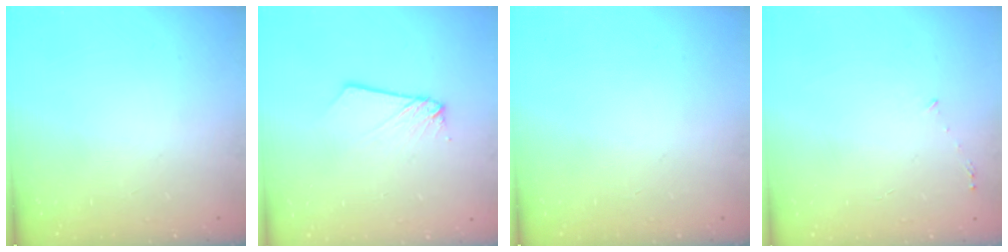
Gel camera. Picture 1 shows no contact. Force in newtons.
{"total": 2.5, "press": 2.5, "slide": 0.1}
{"total": 0.0}
{"total": 3.2, "press": 3.2, "slide": 0.2}